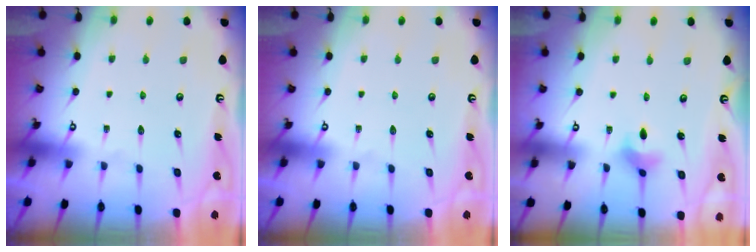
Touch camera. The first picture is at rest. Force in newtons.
{"total": 0.0}
{"total": 3.4, "press": 3.4, "slide": 0.5}